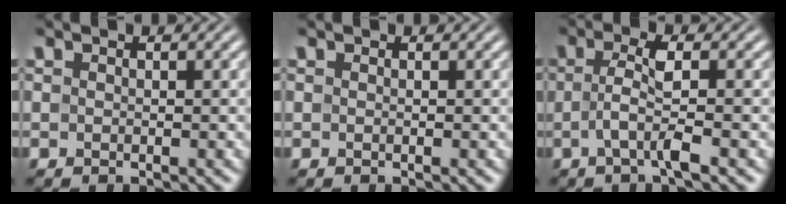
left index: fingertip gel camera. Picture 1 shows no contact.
{"total": 0.0}
{"total": 3.0, "force": [-0.5, 0.4, 2.9], "torque": [-0.058, 0.006, -0.013]}